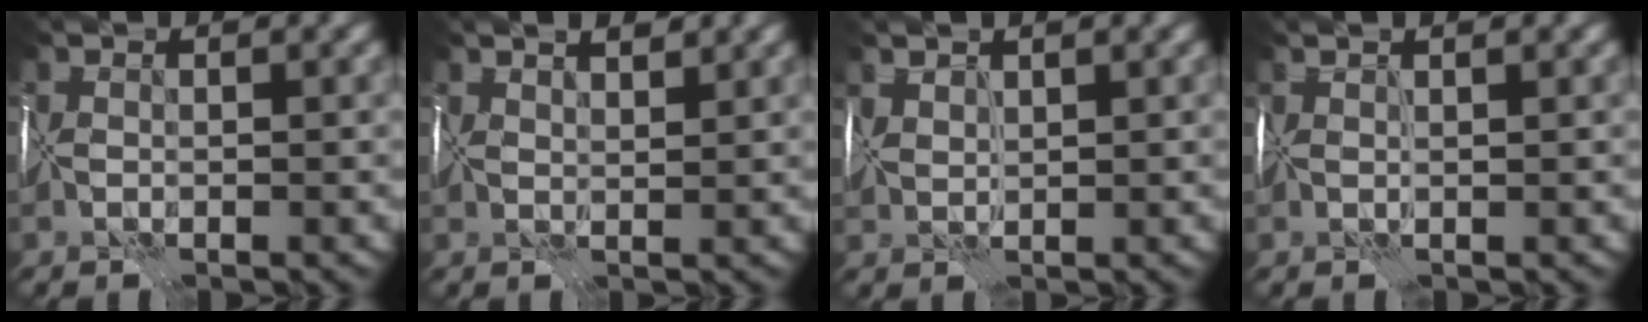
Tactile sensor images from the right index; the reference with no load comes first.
{"total": 3.5, "force": [2.8, 1.0, 1.9], "torque": [-0.011, 0.024, 0.024]}
{"total": 2.0, "force": [1.8, 0.4, 0.7], "torque": [-0.017, 0.011, 0.037]}
{"total": 2.4, "force": [1.5, 0.5, 1.9], "torque": [-0.015, 0.020, 0.010]}